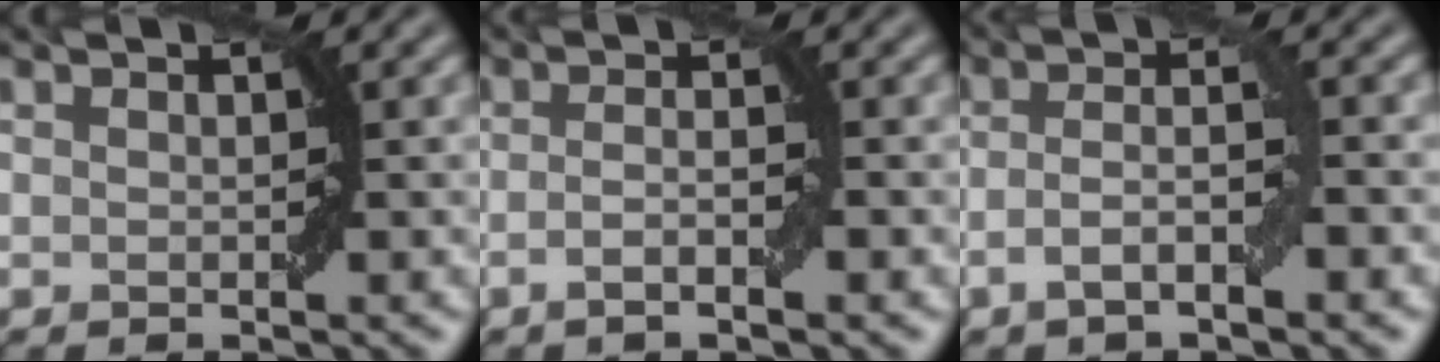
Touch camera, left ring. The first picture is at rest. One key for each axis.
{"total": 2.0, "fx": -0.7, "fy": 0.3, "fz": 1.8, "tx": -0.033, "ty": 0.000, "tz": -0.015}
{"total": 3.2, "fx": -1.2, "fy": 0.7, "fz": 2.9, "tx": -0.054, "ty": 0.006, "tz": -0.028}